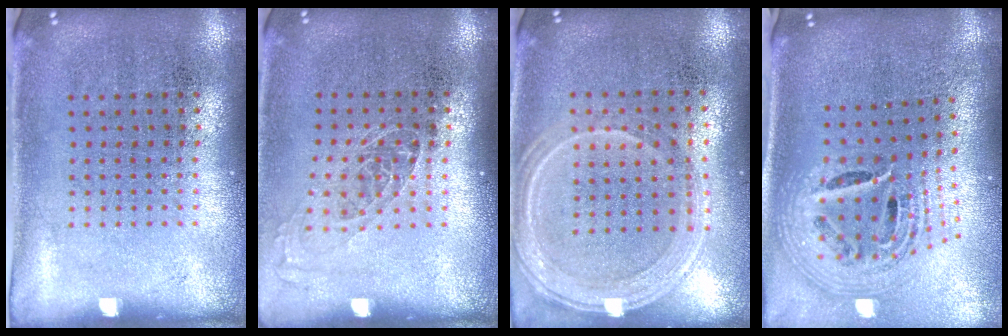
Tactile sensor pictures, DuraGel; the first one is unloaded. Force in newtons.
{"total": 1.1, "press": 0.9, "slide": 0.6}
{"total": 1.2, "press": 1.1, "slide": 0.3}
{"total": 2.6, "press": 1.9, "slide": 1.8}